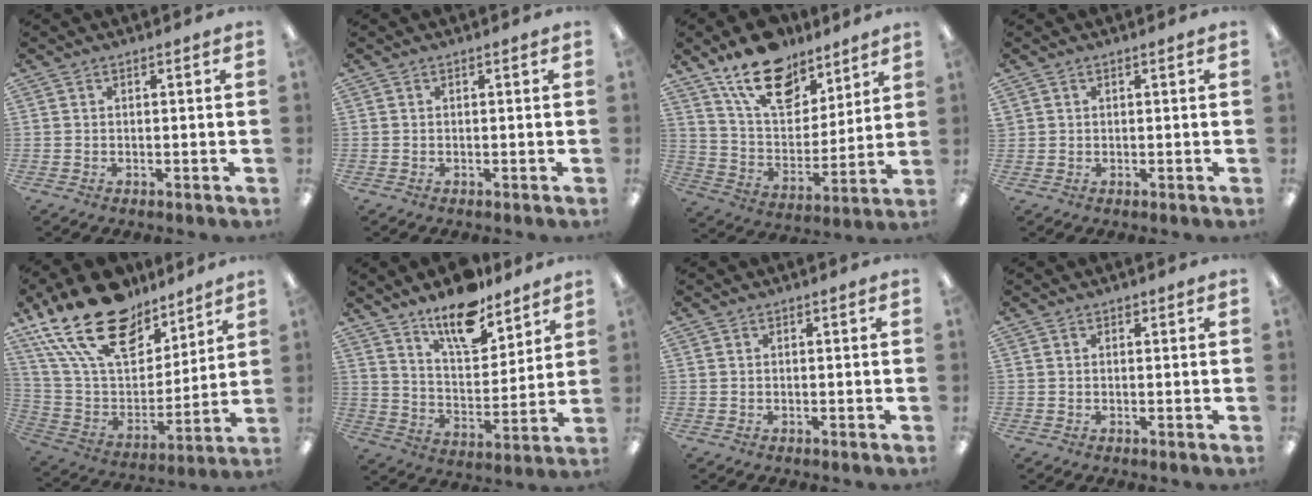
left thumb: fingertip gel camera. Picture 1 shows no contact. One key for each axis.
{"total": 0.0}
{"total": 18.2, "fx": 13.3, "fy": 9.1, "fz": 8.4, "tx": -0.147, "ty": -0.075, "tz": 0.238}
{"total": 0.6, "fx": 0.3, "fy": 0.5, "fz": -0.2, "tx": 0.003, "ty": -0.001, "tz": 0.006}
{"total": 23.6, "fx": 16.3, "fy": 11.9, "fz": 12.2, "tx": -0.252, "ty": -0.098, "tz": 0.295}
{"total": 13.6, "fx": 11.1, "fy": 4.8, "fz": 6.3, "tx": -0.100, "ty": -0.073, "tz": 0.196}
{"total": 0.0}
{"total": 0.5, "fx": 0.4, "fy": 0.3, "fz": 0.1, "tx": -0.001, "ty": 0.002, "tz": 0.006}